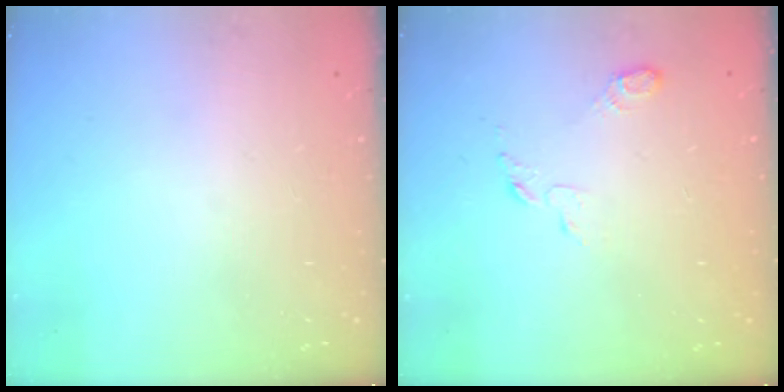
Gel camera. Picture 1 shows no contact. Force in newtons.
{"total": 4.6, "press": 4.6, "slide": 0.5}